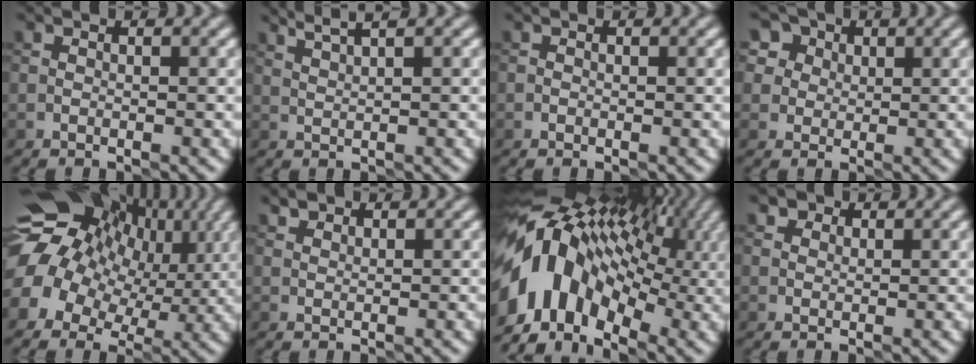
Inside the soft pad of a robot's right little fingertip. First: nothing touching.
{"total": 2.9, "force": [2.3, 0.6, 1.5], "torque": [-0.007, 0.012, 0.023]}
{"total": 0.0}
{"total": 6.8, "force": [3.6, 5.2, 2.5], "torque": [-0.035, 0.031, 0.038]}
{"total": 14.5, "force": [3.3, 11.4, 8.4], "torque": [-0.142, 0.018, 0.051]}
{"total": 1.6, "force": [1.4, 0.7, 0.4], "torque": [-0.002, 0.000, 0.015]}
{"total": 13.2, "force": [-0.3, 9.4, 9.4], "torque": [-0.176, 0.022, -0.011]}
{"total": 2.5, "force": [1.8, 1.5, 1.0], "torque": [-0.014, 0.004, 0.012]}